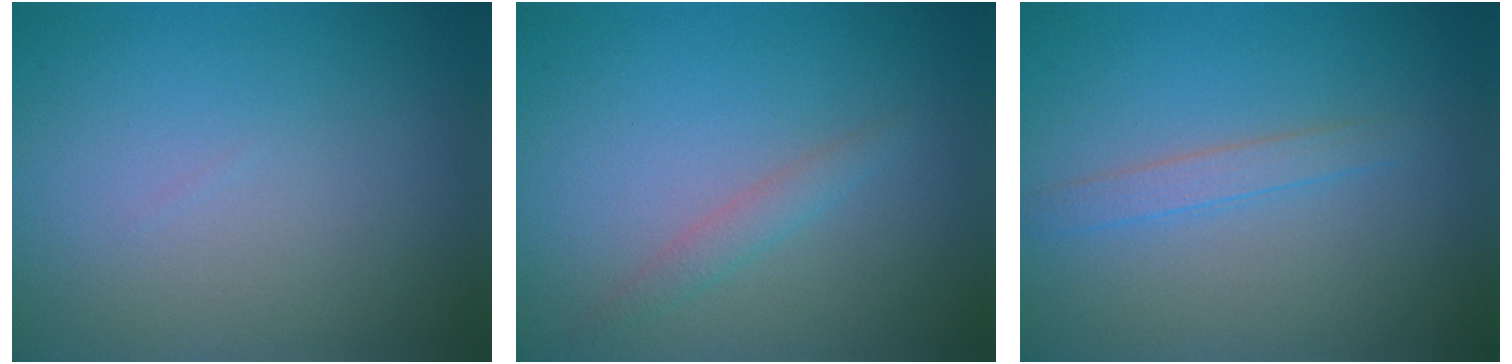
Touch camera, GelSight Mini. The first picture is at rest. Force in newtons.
{"total": 2.0, "press": 2.0, "slide": 0.2}
{"total": 1.6, "press": 1.6, "slide": 0.1}